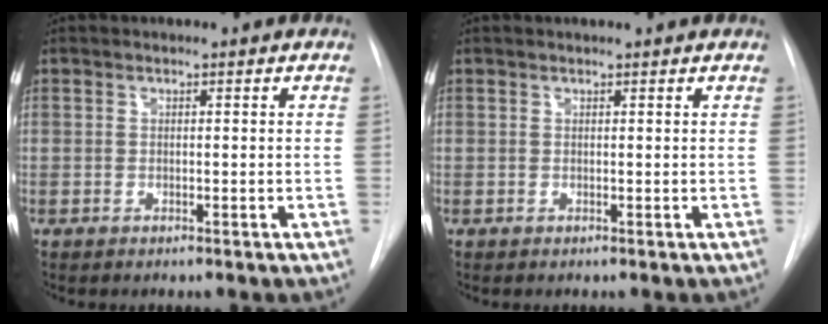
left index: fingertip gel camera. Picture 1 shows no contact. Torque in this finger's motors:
{"motor_torque": [0.11, 0.03, -0.07, 0.00]}